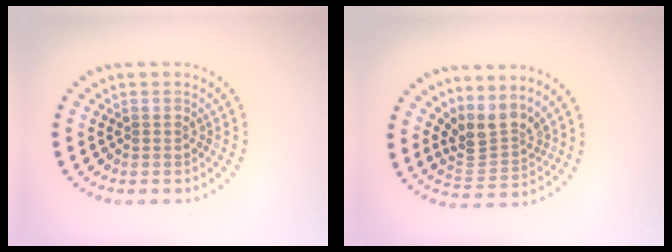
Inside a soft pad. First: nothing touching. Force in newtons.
{"total": 3.4, "press": 2.3, "slide": 2.5}